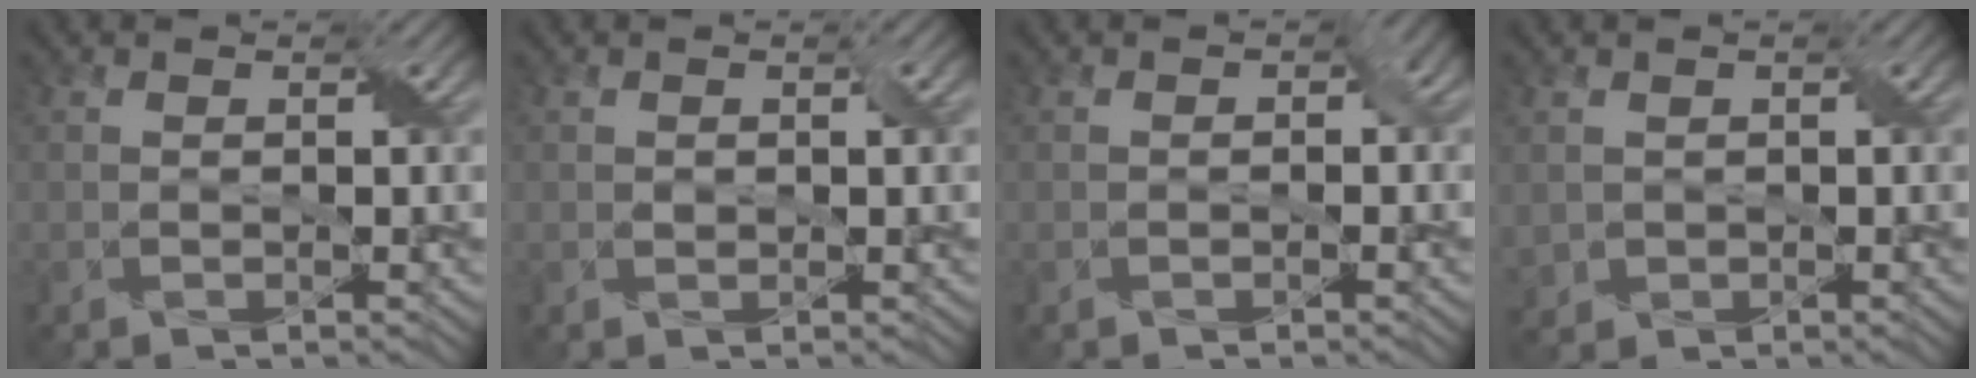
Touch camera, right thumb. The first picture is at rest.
{"total": 0.7, "force": [0.0, 0.4, 0.6], "torque": [-0.013, -0.001, 0.004]}
{"total": 1.7, "force": [-0.3, 1.3, 1.1], "torque": [-0.014, -0.002, -0.001]}
{"total": 1.4, "force": [0.4, 1.3, 0.0], "torque": [-0.012, -0.004, 0.011]}